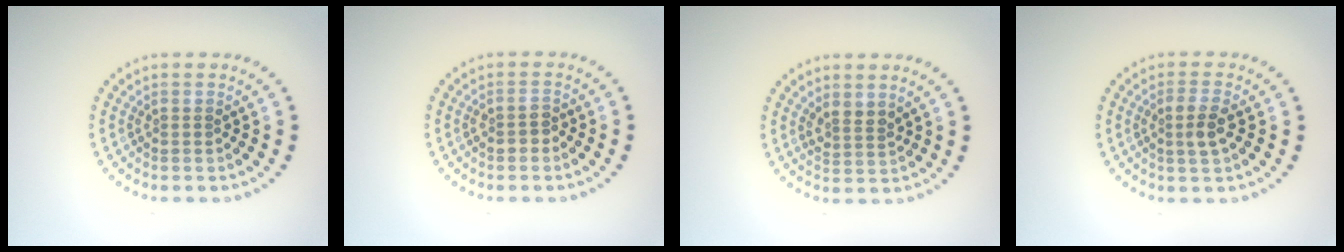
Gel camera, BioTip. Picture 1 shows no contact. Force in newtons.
{"total": 1.4, "press": 1.3, "slide": 0.5}
{"total": 1.8, "press": 1.4, "slide": 1.0}
{"total": 2.2, "press": 2.1, "slide": 0.7}